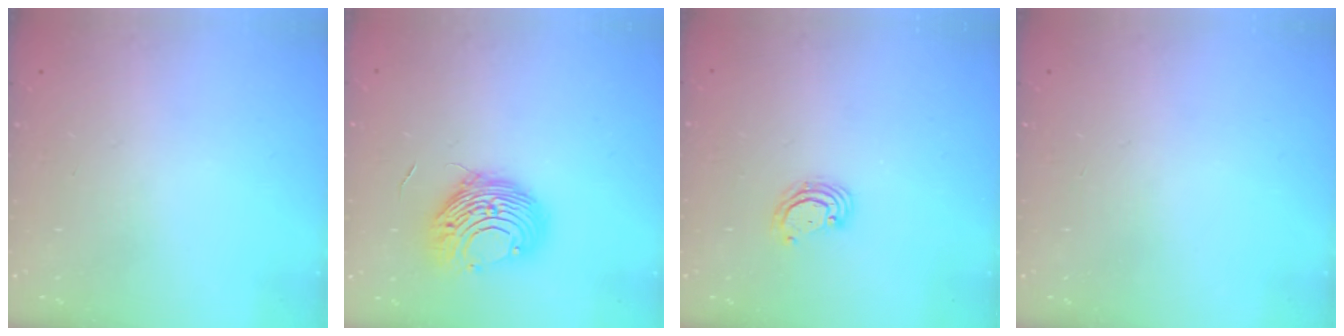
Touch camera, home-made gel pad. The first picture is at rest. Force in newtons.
{"total": 11.1, "press": 11.1, "slide": 0.9}
{"total": 3.9, "press": 3.8, "slide": 0.4}
{"total": 0.0}